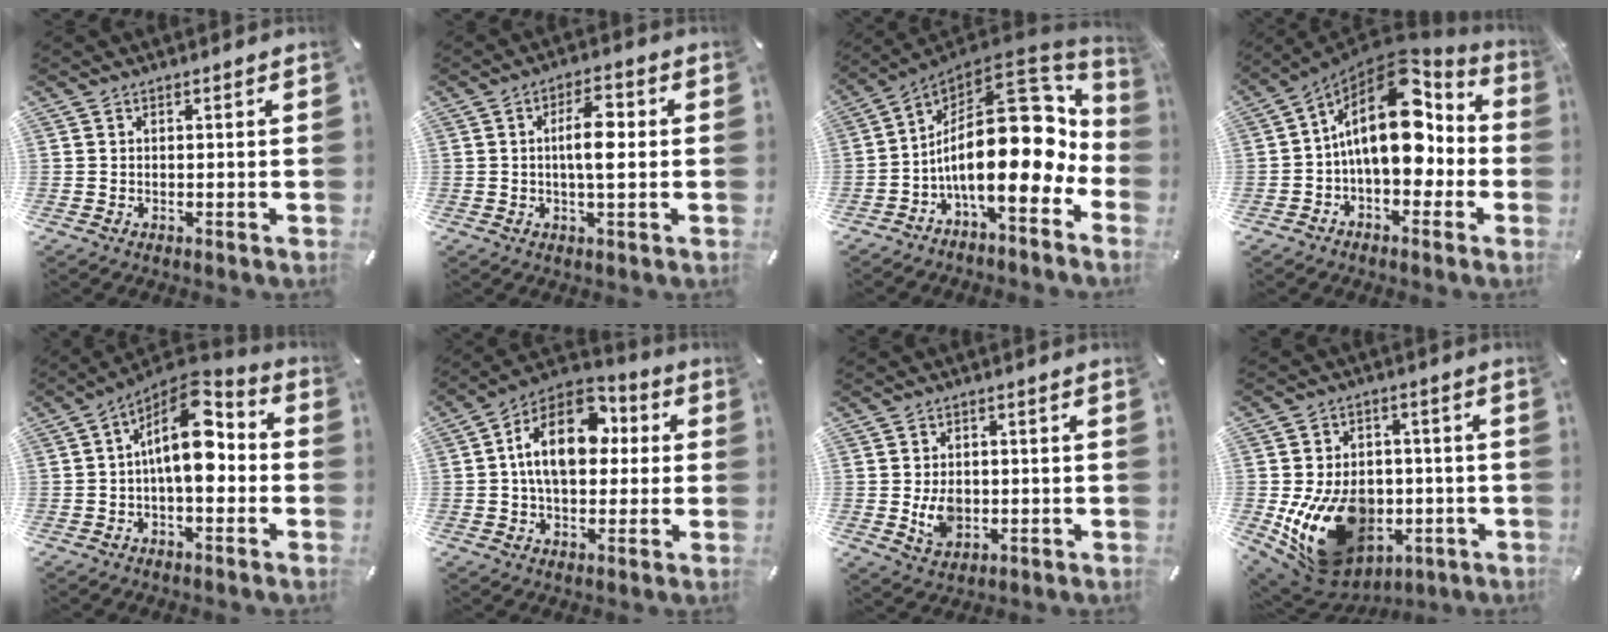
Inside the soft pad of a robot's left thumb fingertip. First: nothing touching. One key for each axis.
{"total": 8.1, "fx": 0.4, "fy": 3.0, "fz": 7.5, "tx": -0.139, "ty": 0.009, "tz": 0.002}
{"total": 27.1, "fx": 1.3, "fy": 13.2, "fz": 23.7, "tx": -0.389, "ty": -0.049, "tz": 0.030}
{"total": 19.0, "fx": 3.3, "fy": 11.2, "fz": 15.0, "tx": -0.241, "ty": -0.032, "tz": 0.052}
{"total": 14.4, "fx": 1.2, "fy": 7.3, "fz": 12.4, "tx": -0.228, "ty": -0.023, "tz": 0.016}
{"total": 17.1, "fx": 2.9, "fy": 11.0, "fz": 12.8, "tx": -0.226, "ty": 0.002, "tz": 0.047}
{"total": 6.6, "fx": -0.7, "fy": 5.1, "fz": 4.1, "tx": -0.078, "ty": -0.004, "tz": -0.014}
{"total": 19.1, "fx": -4.2, "fy": 14.4, "fz": 11.8, "tx": -0.211, "ty": 0.011, "tz": -0.051}